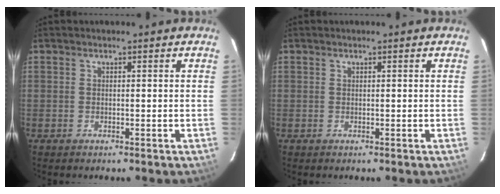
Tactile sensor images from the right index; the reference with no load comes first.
{"total": 0.0}